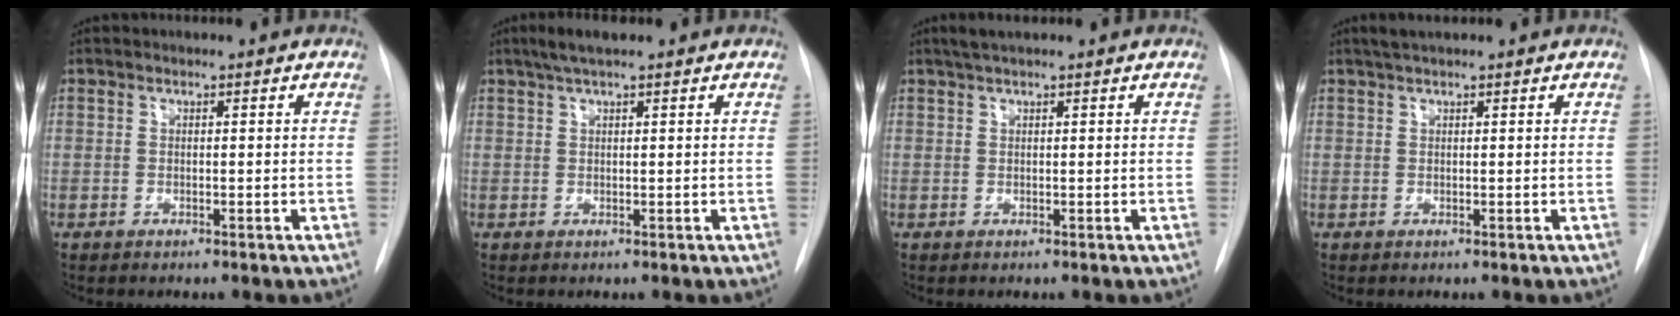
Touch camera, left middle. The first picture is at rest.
{"total": 3.6, "force": [2.6, 0.3, 2.4], "torque": [-0.050, 0.017, 0.048]}
{"total": 2.3, "force": [1.8, 0.1, 1.4], "torque": [-0.028, 0.016, 0.032]}
{"total": 2.1, "force": [1.7, 0.1, 1.2], "torque": [-0.023, 0.015, 0.030]}